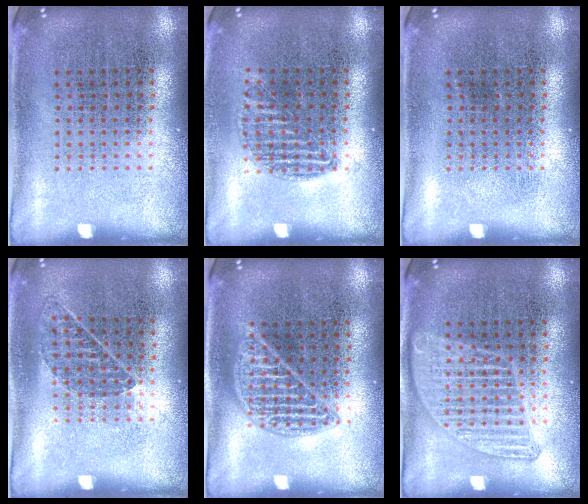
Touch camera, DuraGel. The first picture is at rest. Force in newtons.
{"total": 0.9, "press": 0.8, "slide": 0.5}
{"total": 0.0}
{"total": 0.9, "press": 0.7, "slide": 0.5}
{"total": 2.0, "press": 2.0, "slide": 0.2}
{"total": 1.3, "press": 1.3, "slide": 0.1}